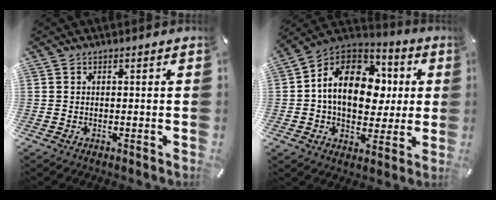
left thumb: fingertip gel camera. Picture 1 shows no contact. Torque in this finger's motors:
{"motor_torque": [1.01, 0.93, 1.29, 0.53, 0.23]}